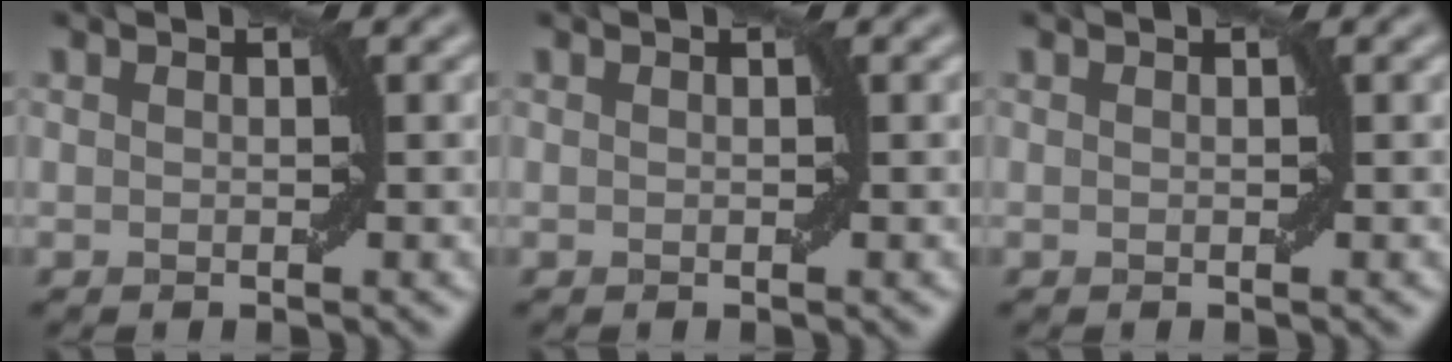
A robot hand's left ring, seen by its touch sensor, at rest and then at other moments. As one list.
[{"total": 0.0}, {"total": 0.0}]